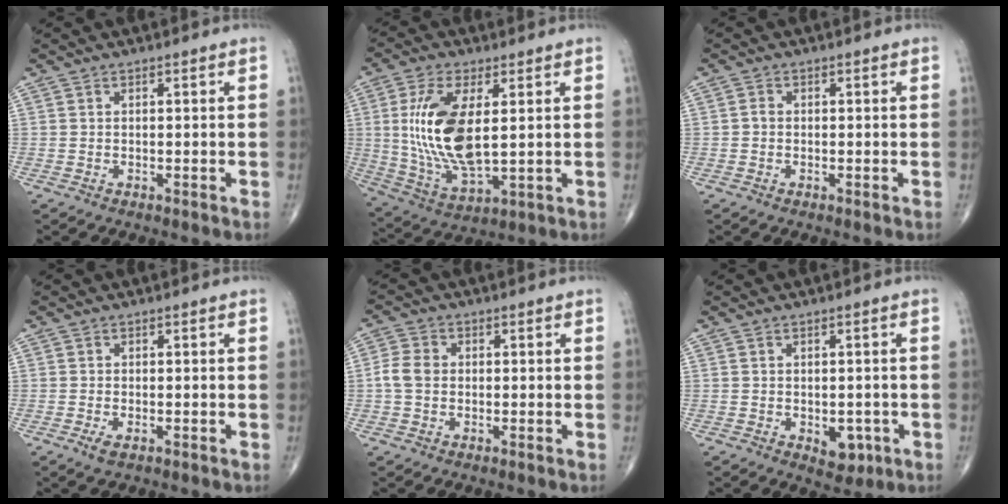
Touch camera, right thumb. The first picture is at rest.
{"total": 15.9, "force": [2.2, 6.9, 14.2], "torque": [-0.290, -0.018, 0.054]}
{"total": 1.0, "force": [-0.2, 0.8, 0.5], "torque": [-0.004, 0.002, -0.005]}
{"total": 1.7, "force": [-0.8, 0.7, 1.4], "torque": [-0.030, -0.003, -0.015]}
{"total": 4.3, "force": [-0.2, 3.4, 2.7], "torque": [-0.055, 0.010, -0.010]}
{"total": 4.6, "force": [-1.4, 2.9, 3.3], "torque": [-0.020, 0.001, -0.010]}